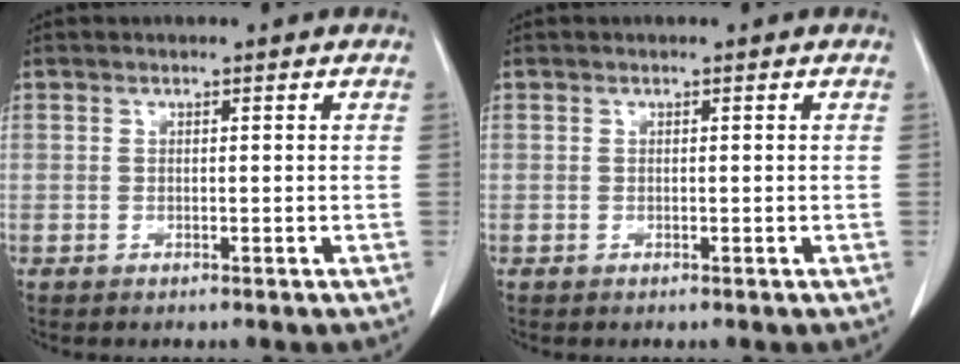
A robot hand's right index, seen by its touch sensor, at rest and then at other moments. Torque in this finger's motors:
{"motor_torque": [0.01, -0.01, 0.00, 0.00]}